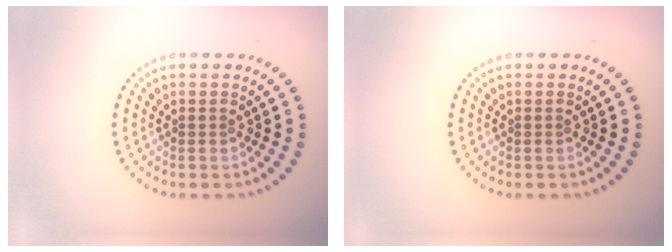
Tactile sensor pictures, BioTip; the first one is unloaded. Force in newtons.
{"total": 0.0}